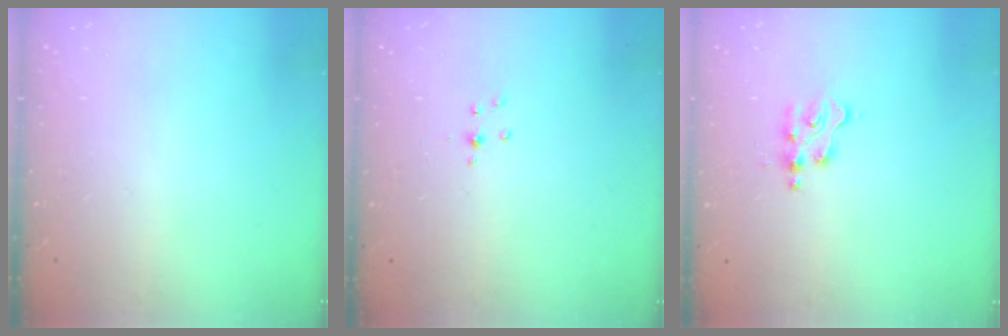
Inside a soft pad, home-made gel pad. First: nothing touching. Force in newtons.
{"total": 2.9, "press": 2.8, "slide": 0.7}
{"total": 3.7, "press": 3.7, "slide": 0.6}